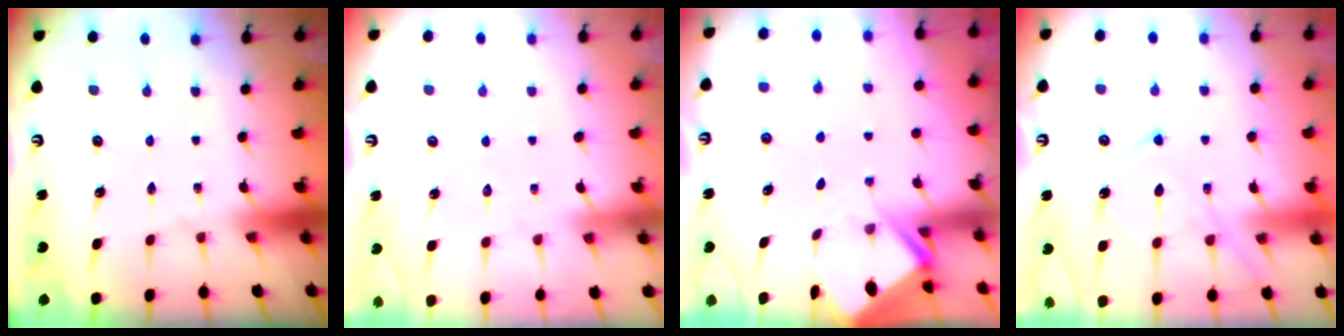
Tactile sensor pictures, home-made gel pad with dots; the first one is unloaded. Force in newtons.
{"total": 5.0, "press": 5.0, "slide": 0.5}
{"total": 3.1, "press": 3.1, "slide": 0.3}
{"total": 12.2, "press": 12.1, "slide": 1.4}